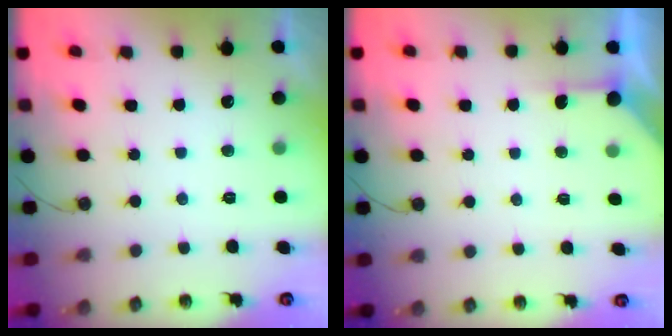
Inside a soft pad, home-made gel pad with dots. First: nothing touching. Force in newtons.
{"total": 2.3, "press": 2.2, "slide": 0.3}